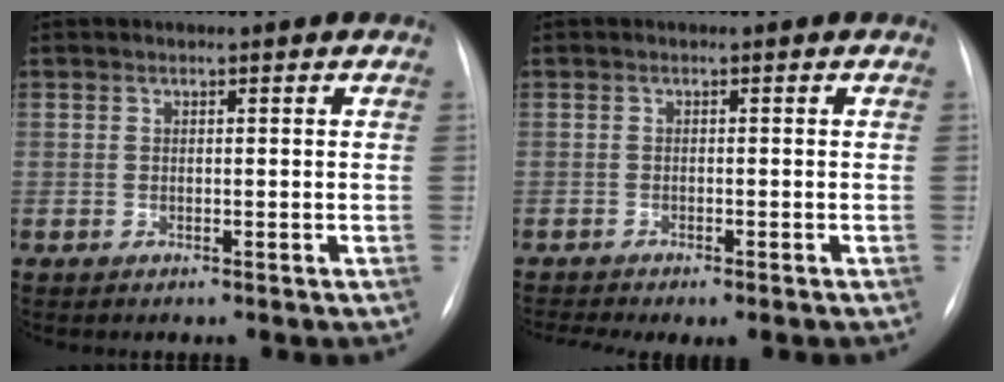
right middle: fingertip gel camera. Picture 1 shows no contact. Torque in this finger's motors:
{"motor_torque": [1.17, -0.98, 0.15, 0.05]}